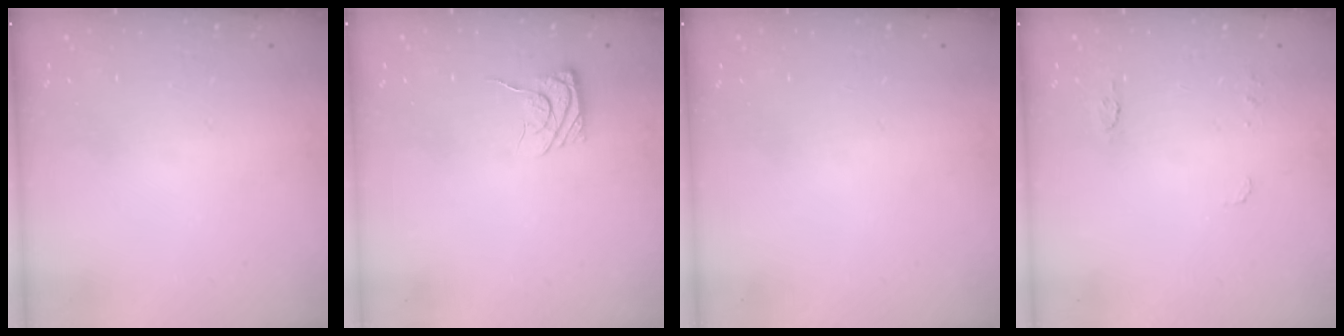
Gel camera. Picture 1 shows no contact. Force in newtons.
{"total": 6.1, "press": 5.9, "slide": 1.6}
{"total": 0.0}
{"total": 5.2, "press": 5.1, "slide": 0.5}